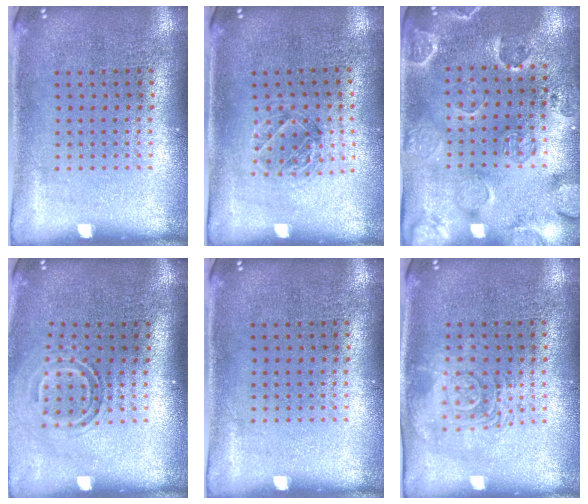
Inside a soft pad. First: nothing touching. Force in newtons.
{"total": 1.1, "press": 1.1, "slide": 0.2}
{"total": 2.4, "press": 2.0, "slide": 1.4}
{"total": 1.7, "press": 1.1, "slide": 1.3}
{"total": 0.0}
{"total": 2.8, "press": 2.7, "slide": 0.4}